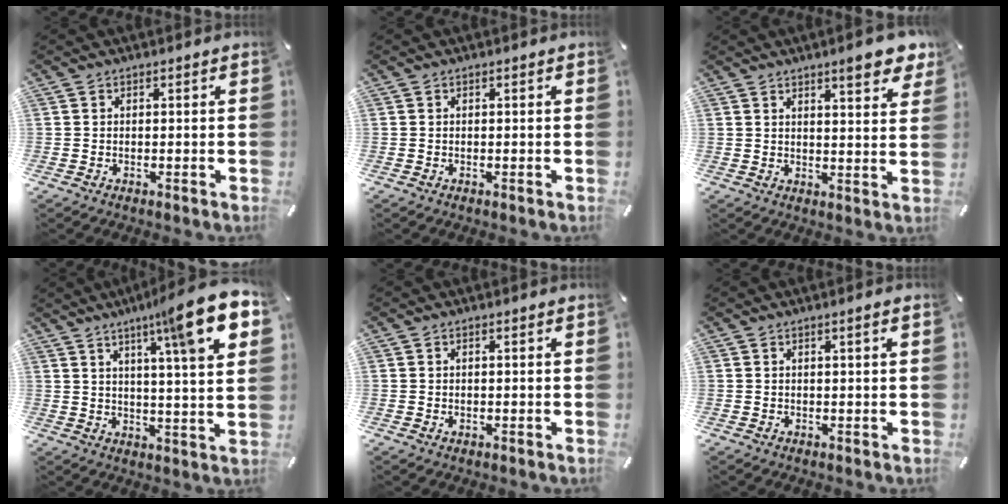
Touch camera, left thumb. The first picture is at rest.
{"total": 0.0}
{"total": 7.0, "force": [5.2, 1.6, 4.4], "torque": [-0.065, -0.028, 0.086]}
{"total": 15.8, "force": [9.2, 1.2, 12.8], "torque": [-0.197, -0.048, 0.133]}
{"total": 0.6, "force": [0.2, 0.3, 0.4], "torque": [-0.009, 0.001, 0.004]}
{"total": 1.4, "force": [0.5, 0.0, 1.3], "torque": [-0.024, -0.002, 0.008]}